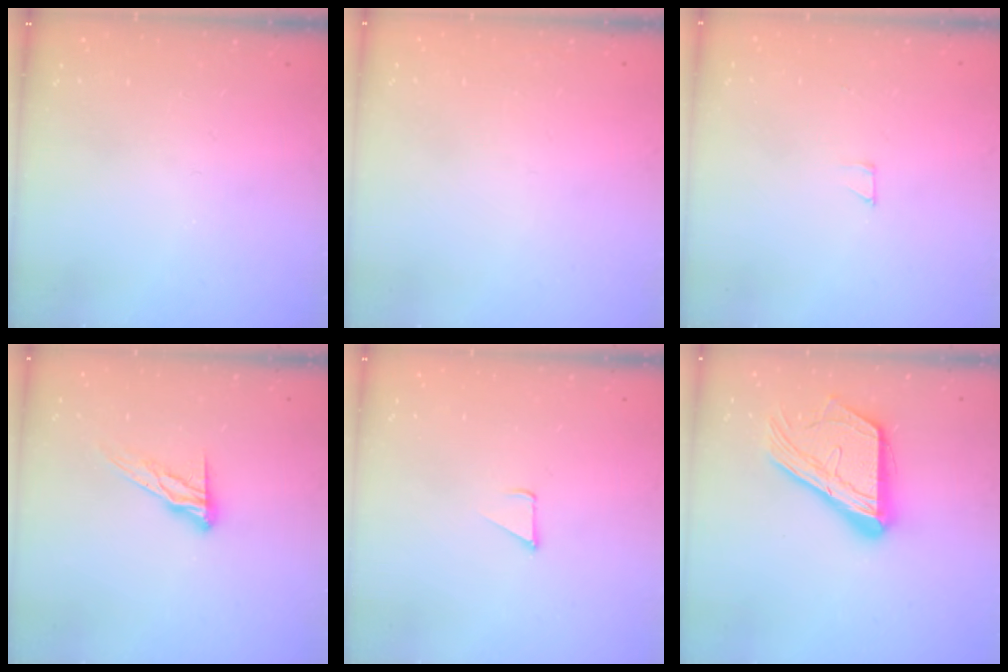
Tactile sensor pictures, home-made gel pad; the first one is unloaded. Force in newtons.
{"total": 0.8, "press": 0.8, "slide": 0.1}
{"total": 1.7, "press": 1.7, "slide": 0.1}
{"total": 9.5, "press": 9.5, "slide": 0.6}
{"total": 1.7, "press": 1.7, "slide": 0.1}
{"total": 19.5, "press": 19.4, "slide": 1.6}